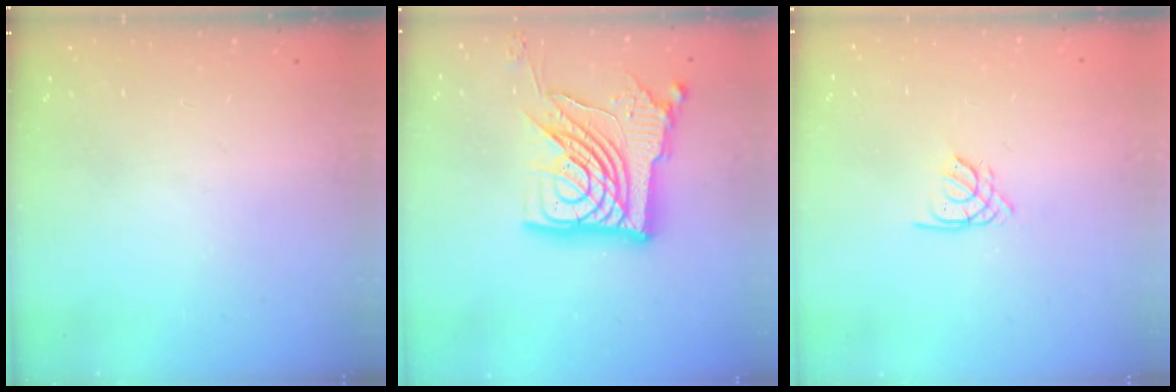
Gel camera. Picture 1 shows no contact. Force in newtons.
{"total": 22.5, "press": 22.4, "slide": 2.7}
{"total": 1.4, "press": 1.4, "slide": 0.3}